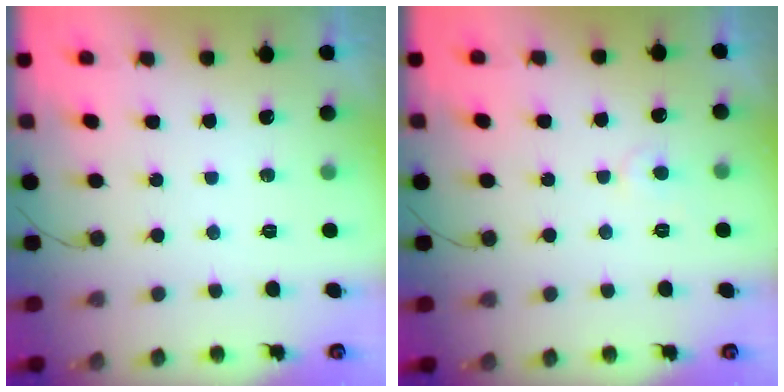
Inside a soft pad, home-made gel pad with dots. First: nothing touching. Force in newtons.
{"total": 4.2, "press": 4.2, "slide": 0.4}